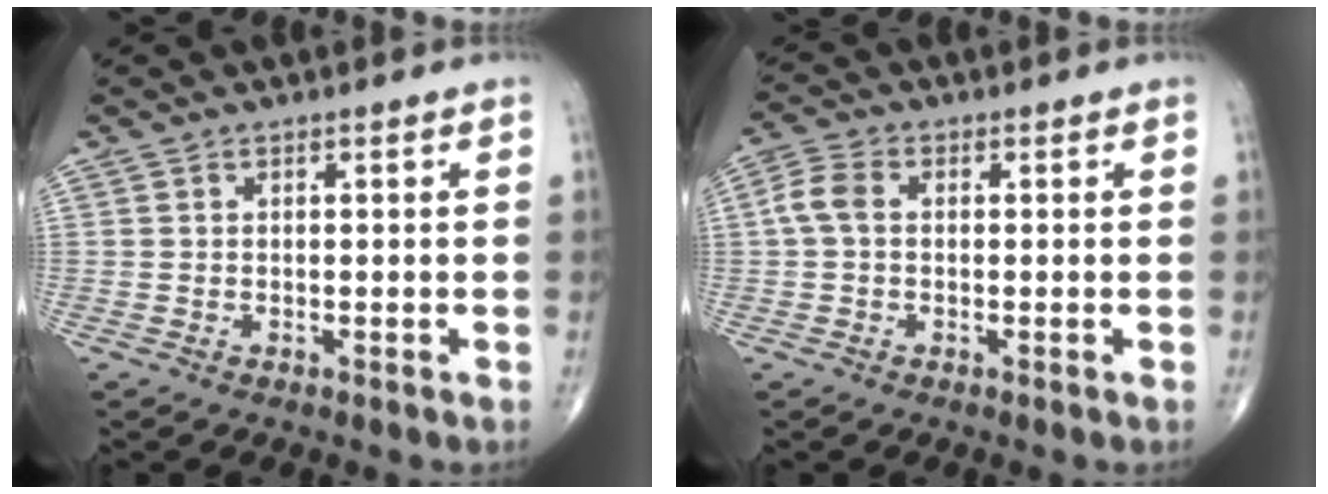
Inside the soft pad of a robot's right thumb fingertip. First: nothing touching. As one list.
[{"total": 4.2, "force": [0.2, 2.8, 3.1], "torque": [-0.069, 0.012, -0.004]}]